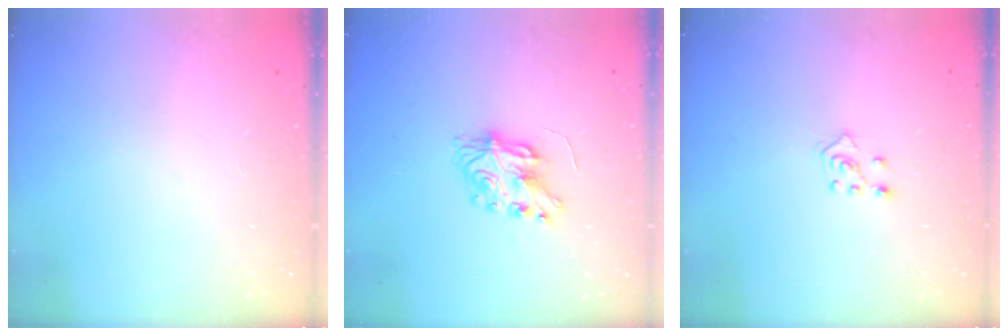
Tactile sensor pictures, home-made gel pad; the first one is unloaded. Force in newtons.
{"total": 7.5, "press": 7.5, "slide": 0.3}
{"total": 5.0, "press": 4.9, "slide": 0.8}